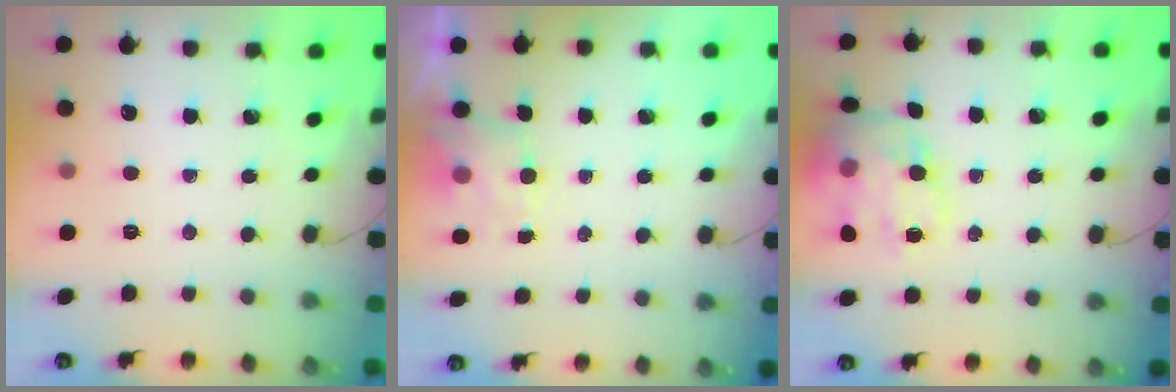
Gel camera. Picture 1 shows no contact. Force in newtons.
{"total": 2.0, "press": 1.8, "slide": 1.0}
{"total": 14.9, "press": 14.7, "slide": 2.2}